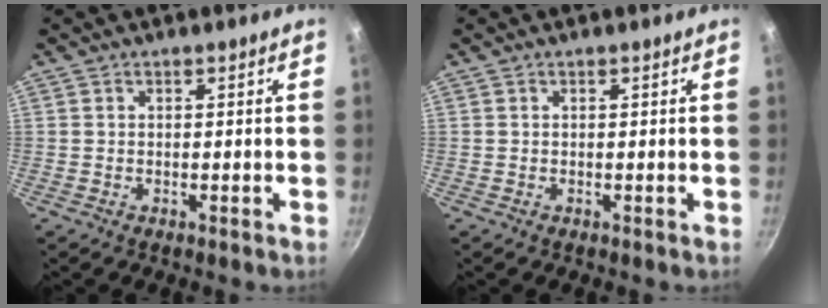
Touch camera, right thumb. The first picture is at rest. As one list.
[{"total": 0.0}]